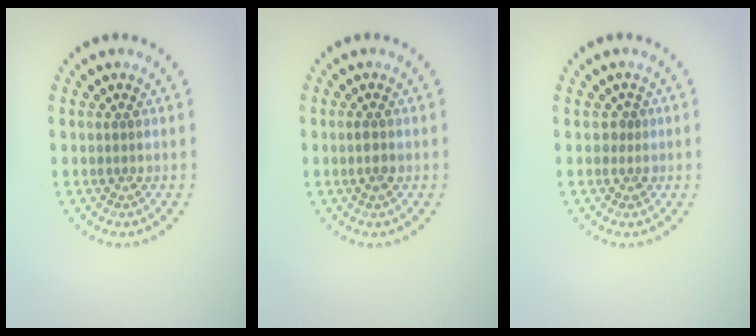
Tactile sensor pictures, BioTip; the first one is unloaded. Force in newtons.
{"total": 1.1, "press": 1.1, "slide": 0.3}
{"total": 1.1, "press": 0.9, "slide": 0.6}